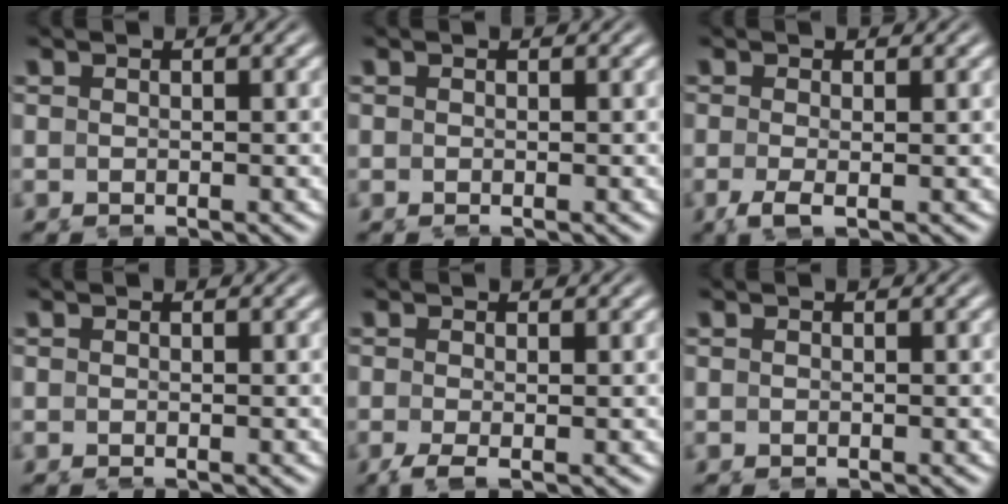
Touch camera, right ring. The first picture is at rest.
{"total": 0.0}
{"total": 1.4, "force": [-0.9, 0.1, 1.0], "torque": [-0.029, -0.012, -0.016]}
{"total": 0.0}
{"total": 1.2, "force": [-0.9, -0.1, 0.8], "torque": [-0.020, -0.012, -0.015]}
{"total": 0.0}